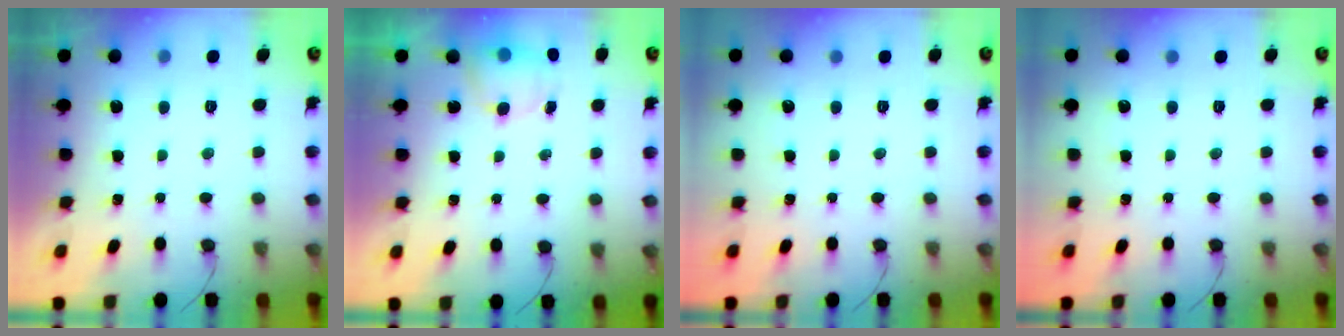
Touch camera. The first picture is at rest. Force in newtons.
{"total": 6.9, "press": 5.5, "slide": 4.3}
{"total": 0.0}
{"total": 0.0}